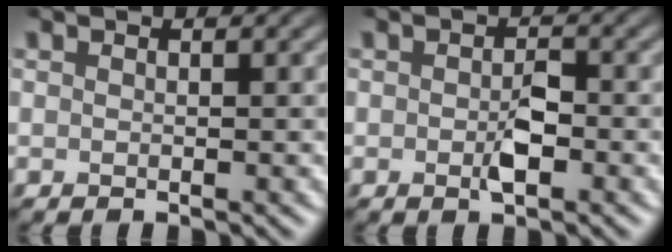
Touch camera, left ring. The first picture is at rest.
{"total": 2.1, "force": [-0.8, 1.0, 1.7], "torque": [-0.030, 0.001, -0.015]}